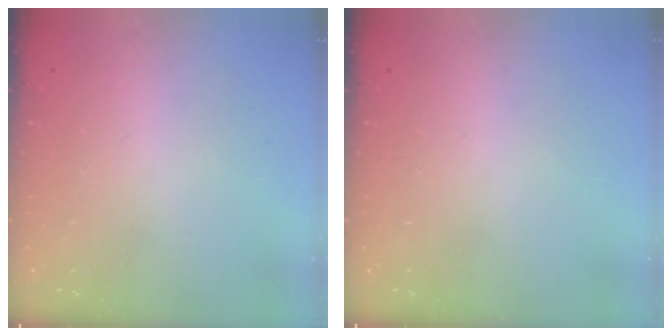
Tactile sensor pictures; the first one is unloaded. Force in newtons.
{"total": 0.0}